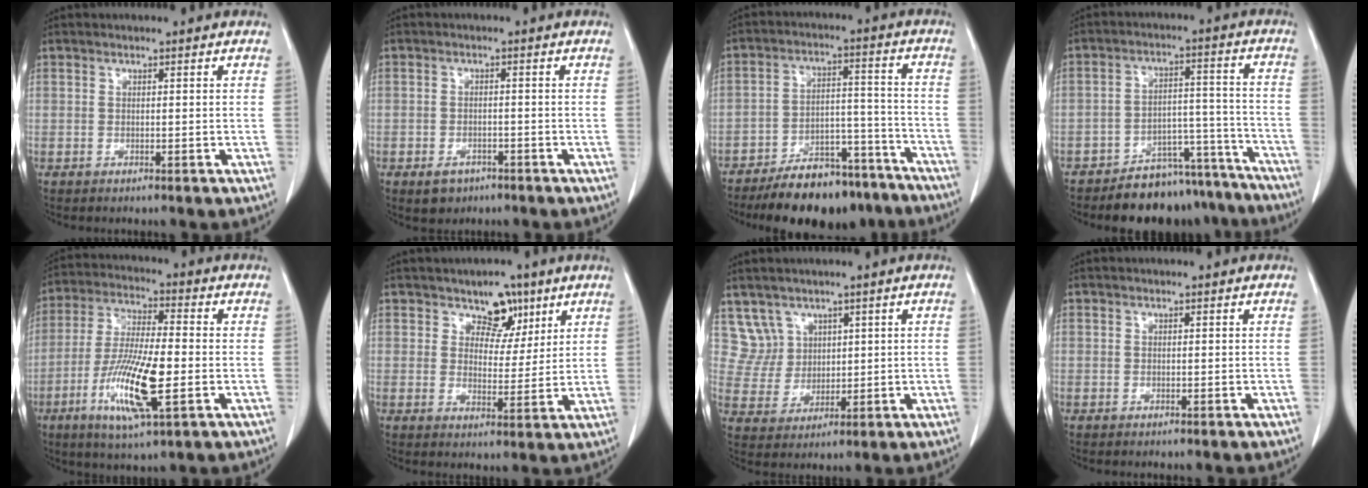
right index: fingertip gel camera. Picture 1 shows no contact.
{"total": 3.0, "force": [-1.5, 2.3, 1.2], "torque": [-0.014, 0.004, -0.011]}
{"total": 15.6, "force": [-12.9, 5.8, 6.6], "torque": [-0.079, 0.038, -0.195]}
{"total": 13.0, "force": [-11.5, 5.2, 2.9], "torque": [-0.002, 0.052, -0.161]}
{"total": 13.8, "force": [-4.0, 2.2, 13.0], "torque": [-0.257, -0.016, -0.072]}
{"total": 5.8, "force": [3.7, 3.6, 2.5], "torque": [-0.024, 0.001, 0.057]}
{"total": 5.4, "force": [3.2, 4.2, -0.5], "torque": [0.011, 0.010, 0.075]}
{"total": 0.0}